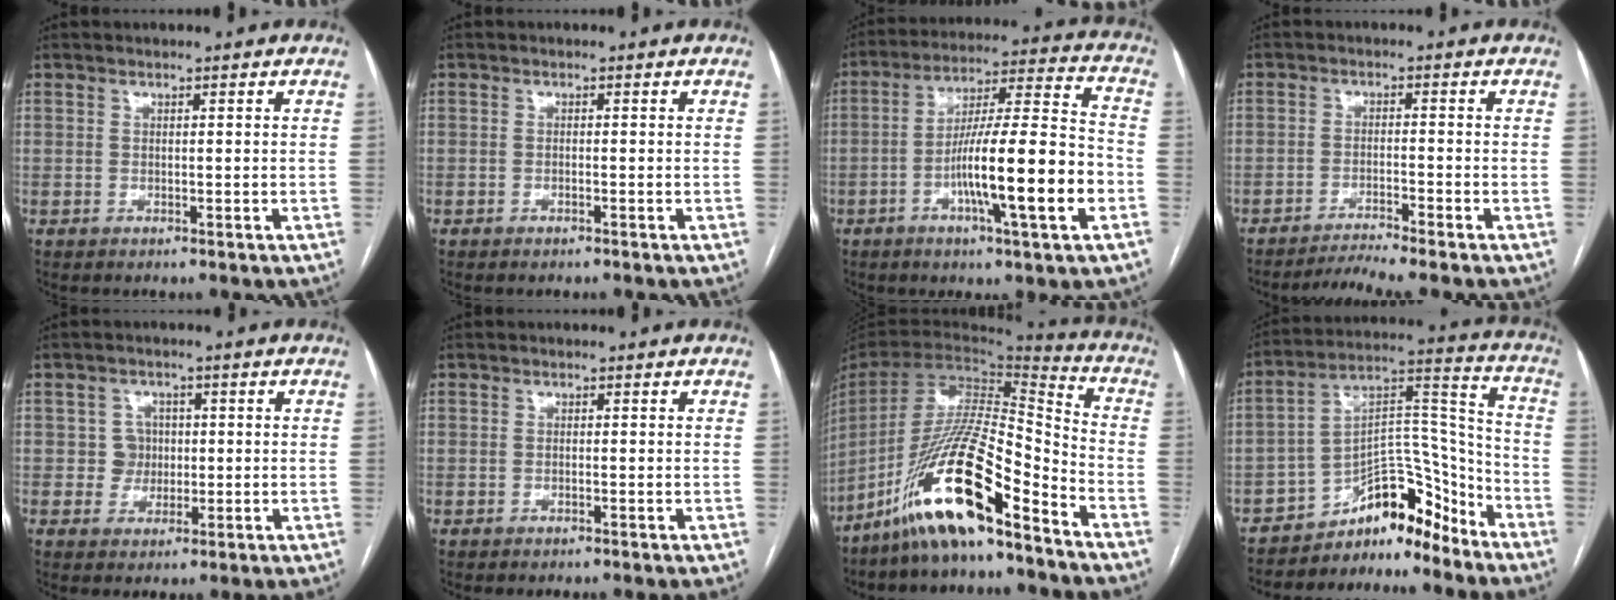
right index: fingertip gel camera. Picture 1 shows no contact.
{"total": 0.6, "force": [-0.5, 0.1, 0.3], "torque": [-0.008, 0.000, -0.006]}
{"total": 17.0, "force": [-5.2, 0.8, 16.1], "torque": [-0.270, 0.004, -0.084]}
{"total": 4.3, "force": [-3.8, -1.7, 1.0], "torque": [-0.024, -0.015, -0.070]}
{"total": 3.4, "force": [0.2, 3.4, 0.5], "torque": [0.003, 0.011, 0.005]}
{"total": 0.0}
{"total": 18.8, "force": [-12.7, 2.7, 13.5], "torque": [-0.283, -0.015, -0.236]}
{"total": 11.6, "force": [-10.0, 4.1, 4.3], "torque": [-0.055, 0.069, -0.165]}